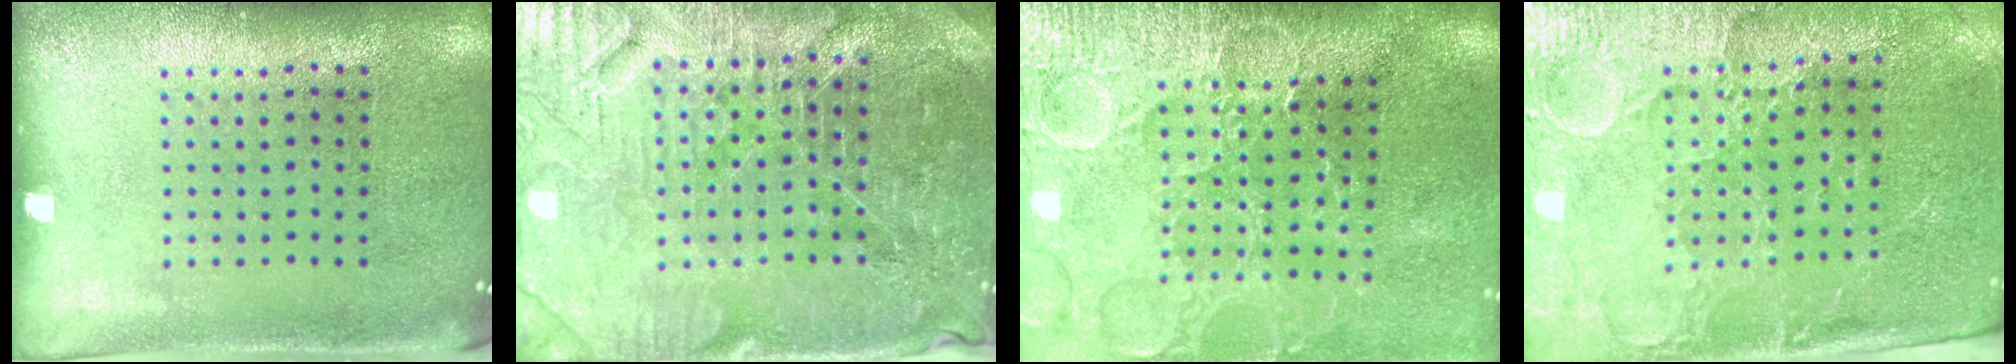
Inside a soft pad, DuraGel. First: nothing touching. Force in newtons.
{"total": 4.6, "press": 4.4, "slide": 1.3}
{"total": 4.3, "press": 3.8, "slide": 1.9}
{"total": 3.4, "press": 3.3, "slide": 0.9}